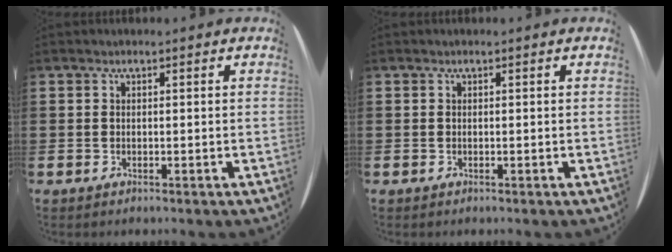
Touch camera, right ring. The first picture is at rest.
{"total": 0.0}